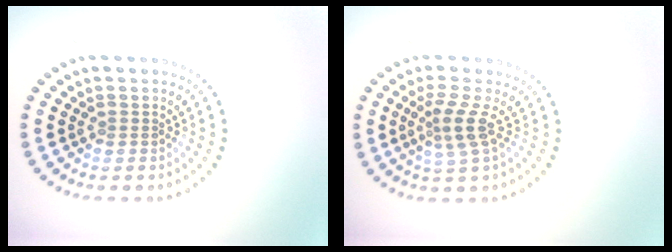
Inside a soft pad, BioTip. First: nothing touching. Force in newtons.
{"total": 2.5, "press": 1.8, "slide": 1.8}